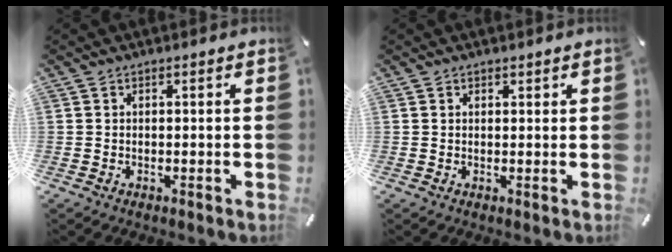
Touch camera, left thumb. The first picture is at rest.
{"total": 0.8, "force": [0.5, 0.6, 0.1], "torque": [-0.002, 0.001, 0.010]}